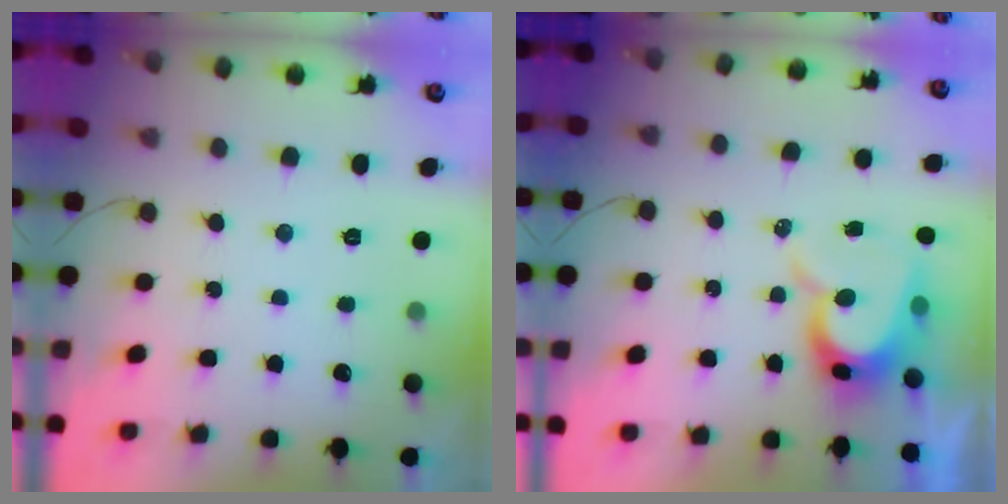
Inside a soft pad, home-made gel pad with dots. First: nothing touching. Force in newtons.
{"total": 11.6, "press": 11.5, "slide": 1.3}